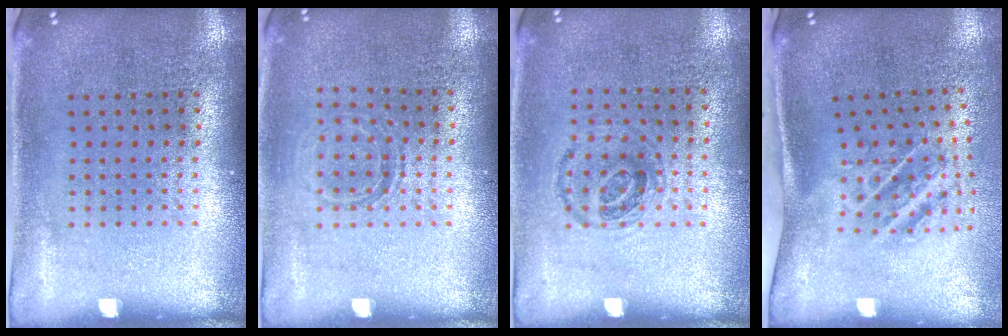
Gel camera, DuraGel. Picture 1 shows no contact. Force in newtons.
{"total": 1.0, "press": 0.9, "slide": 0.4}
{"total": 0.9, "press": 0.8, "slide": 0.5}
{"total": 1.9, "press": 1.1, "slide": 1.6}